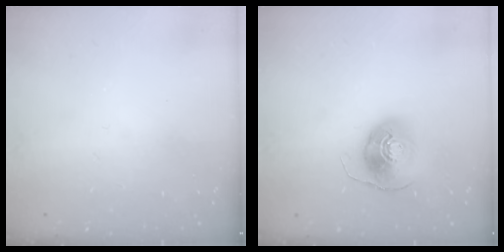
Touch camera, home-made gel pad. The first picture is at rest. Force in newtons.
{"total": 8.8, "press": 8.7, "slide": 1.0}